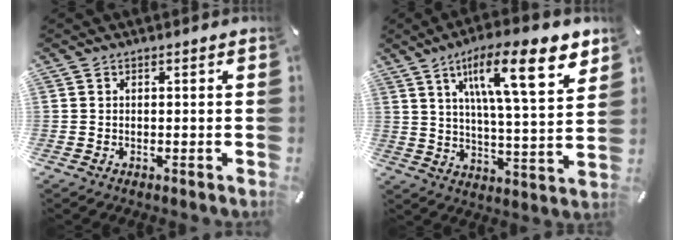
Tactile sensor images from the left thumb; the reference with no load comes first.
{"total": 18.0, "force": [9.8, 4.7, 14.3], "torque": [-0.227, -0.037, 0.149]}